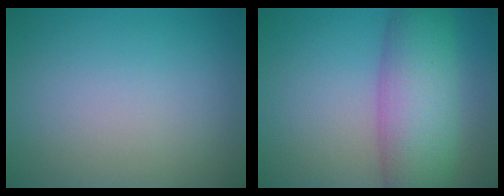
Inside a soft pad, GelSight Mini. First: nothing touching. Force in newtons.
{"total": 8.5, "press": 8.5, "slide": 0.2}